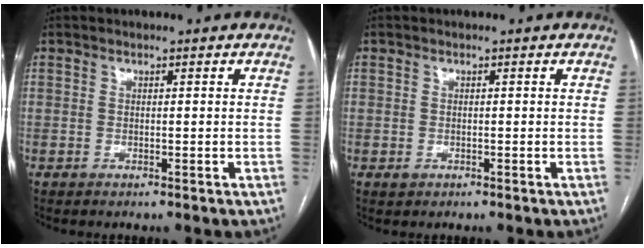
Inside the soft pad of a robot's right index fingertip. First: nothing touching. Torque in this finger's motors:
{"motor_torque": [-0.48, -0.08, -1.04, -0.21]}